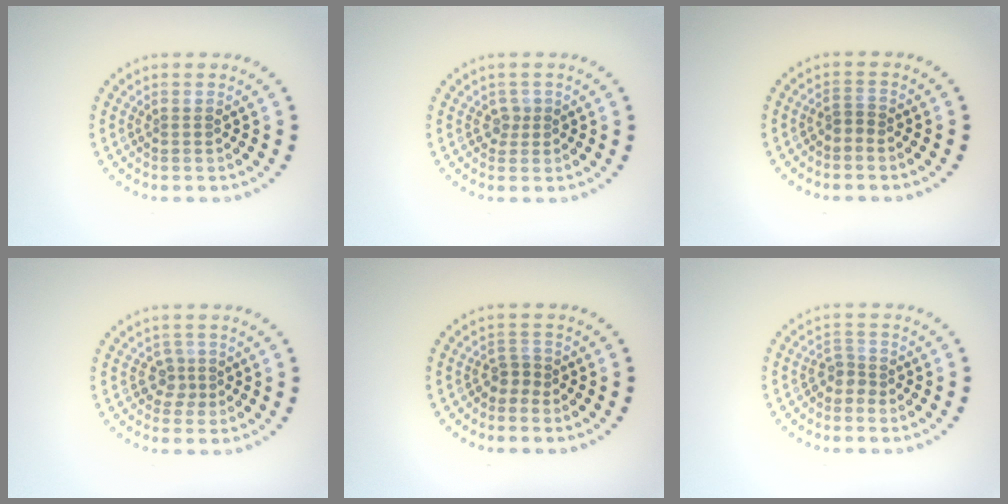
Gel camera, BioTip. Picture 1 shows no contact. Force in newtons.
{"total": 1.2, "press": 0.9, "slide": 0.8}
{"total": 1.1, "press": 0.8, "slide": 0.7}
{"total": 1.7, "press": 1.2, "slide": 1.2}
{"total": 1.3, "press": 1.0, "slide": 0.9}
{"total": 1.8, "press": 1.1, "slide": 1.3}